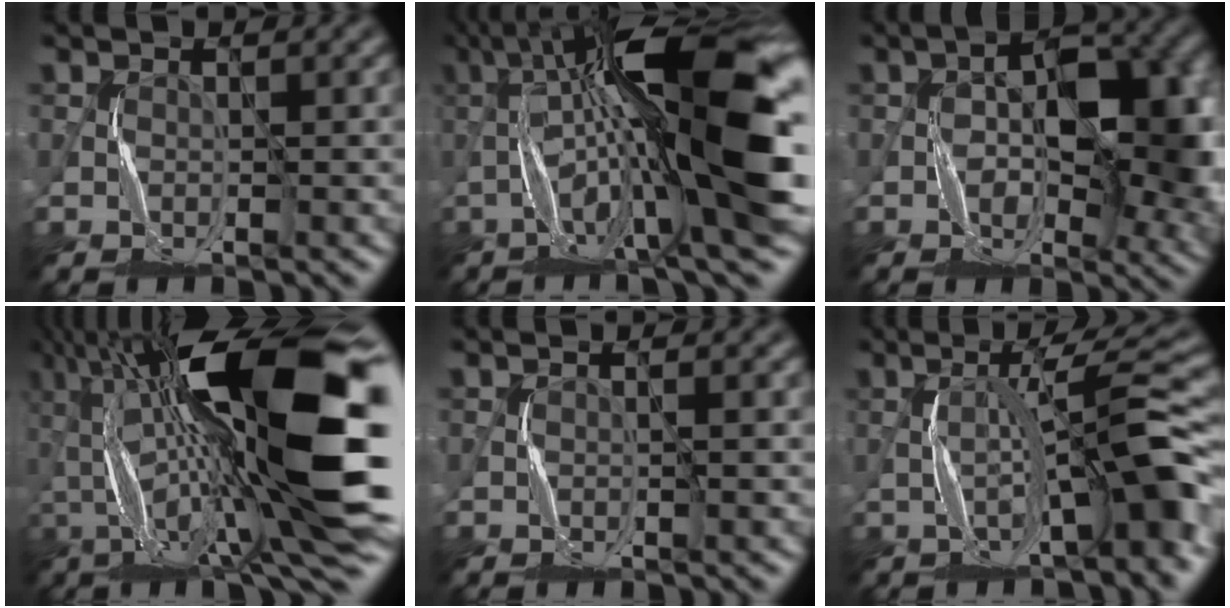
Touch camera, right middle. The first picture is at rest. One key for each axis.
{"total": 18.0, "fx": -0.9, "fy": 4.5, "fz": 17.4, "tx": -0.303, "ty": 0.036, "tz": -0.022}
{"total": 10.7, "fx": -0.1, "fy": 5.6, "fz": 9.1, "tx": -0.120, "ty": 0.015, "tz": -0.005}
{"total": 20.0, "fx": -1.2, "fy": 5.2, "fz": 19.3, "tx": -0.345, "ty": 0.022, "tz": -0.040}
{"total": 0.9, "fx": 0.1, "fy": 0.0, "fz": 0.8, "tx": -0.015, "ty": -0.001, "tz": -0.001}
{"total": 9.2, "fx": -1.1, "fy": 1.4, "fz": 9.0, "tx": -0.132, "ty": 0.027, "tz": -0.019}